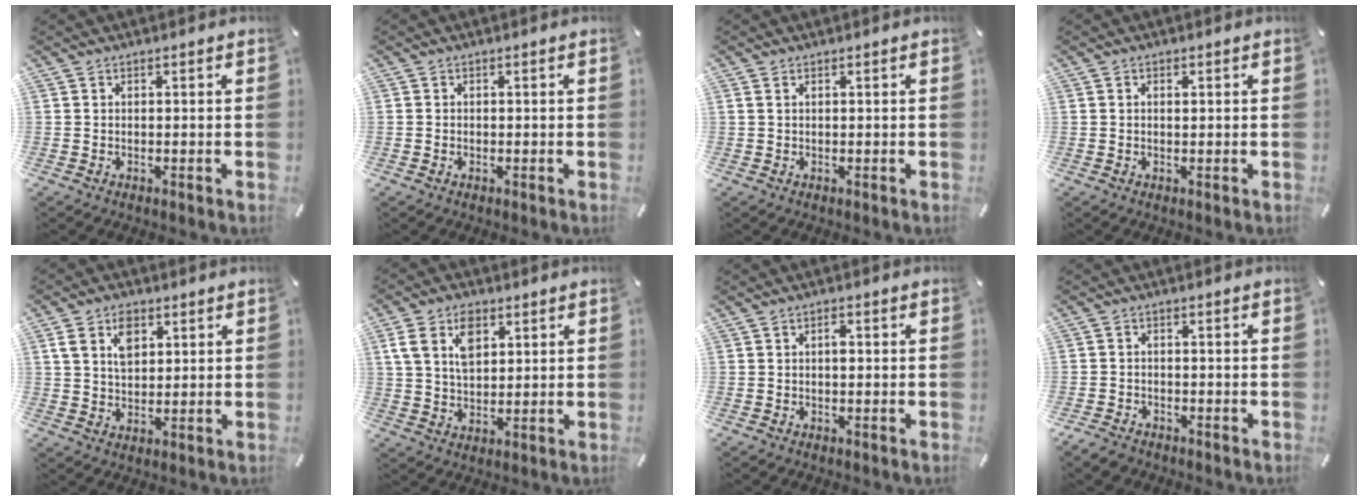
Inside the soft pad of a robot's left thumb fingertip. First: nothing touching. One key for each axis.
{"total": 0.7, "fx": -0.2, "fy": 0.5, "fz": 0.4, "tx": -0.007, "ty": 0.002, "tz": -0.005}
{"total": 0.6, "fx": 0.3, "fy": 0.3, "fz": 0.4, "tx": -0.008, "ty": 0.002, "tz": 0.005}
{"total": 0.8, "fx": 0.2, "fy": 0.5, "fz": 0.6, "tx": -0.012, "ty": 0.004, "tz": 0.003}
{"total": 7.3, "fx": 3.0, "fy": 5.2, "fz": 4.2, "tx": -0.086, "ty": 0.005, "tz": 0.052}
{"total": 9.0, "fx": 3.6, "fy": 6.0, "fz": 5.6, "tx": -0.120, "ty": 0.002, "tz": 0.064}
{"total": 1.5, "fx": 0.1, "fy": 0.8, "fz": 1.3, "tx": -0.027, "ty": 0.003, "tz": 0.000}
{"total": 2.5, "fx": -2.0, "fy": 1.4, "fz": 0.5, "tx": -0.015, "ty": 0.012, "tz": -0.043}